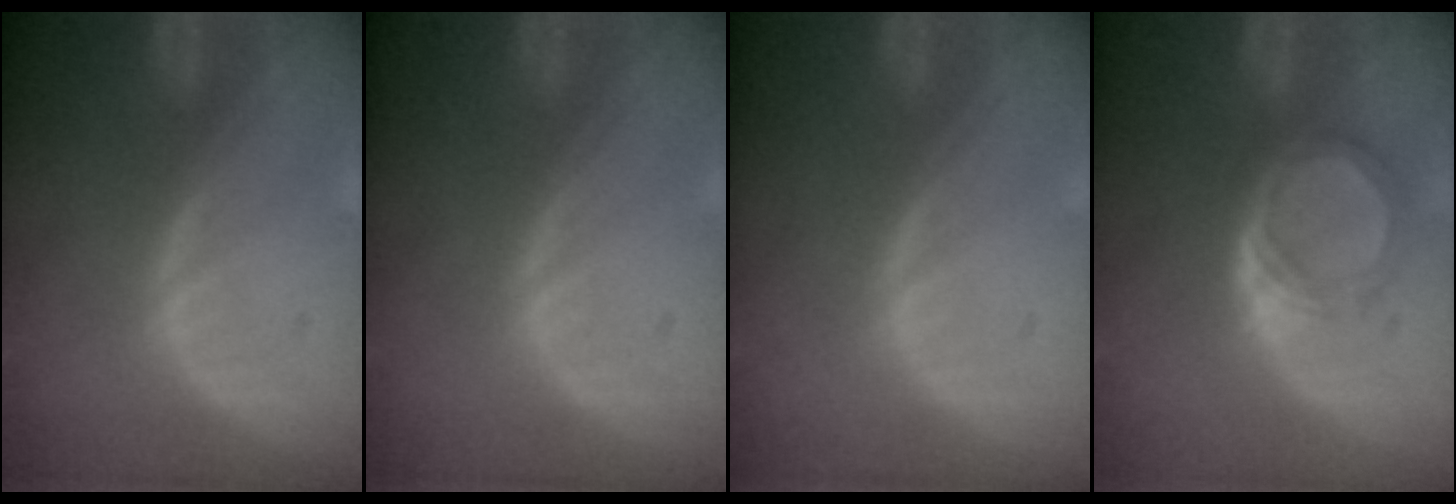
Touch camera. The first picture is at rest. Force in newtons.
{"total": 0.0}
{"total": 0.0}
{"total": 5.7, "press": 5.0, "slide": 2.7}